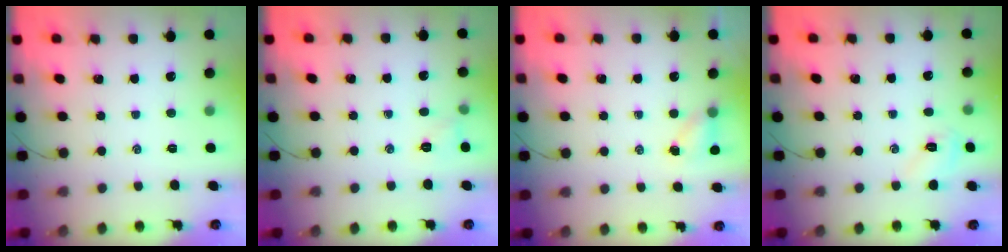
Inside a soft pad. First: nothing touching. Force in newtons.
{"total": 5.4, "press": 5.2, "slide": 1.5}
{"total": 3.5, "press": 3.3, "slide": 1.0}
{"total": 4.9, "press": 4.7, "slide": 1.4}